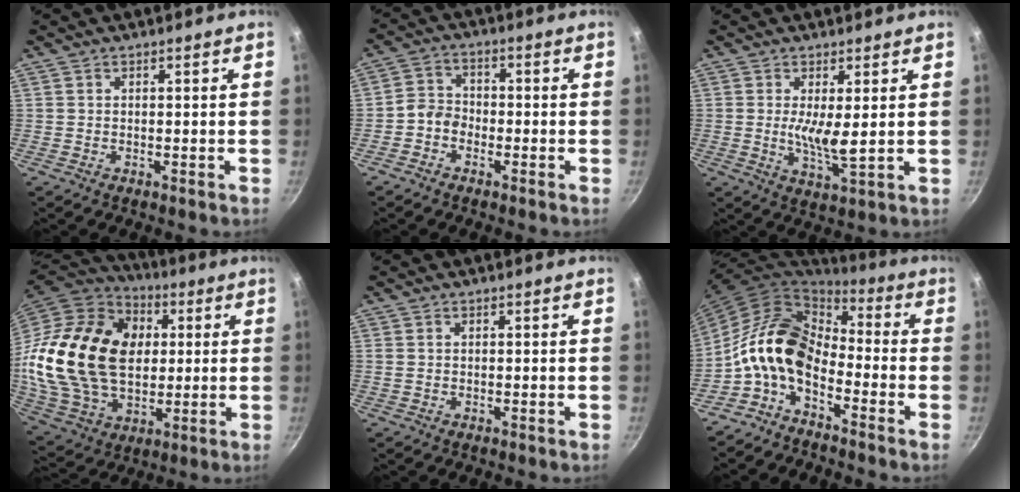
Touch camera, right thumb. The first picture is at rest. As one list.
[{"total": 4.0, "force": [-2.0, 3.1, 1.6], "torque": [-0.016, 0.027, -0.049]}, {"total": 5.7, "force": [0.9, 1.3, 5.5], "torque": [-0.103, -0.026, 0.019]}, {"total": 29.2, "force": [4.2, 20.1, 20.8], "torque": [-0.360, 0.009, 0.082]}, {"total": 0.7, "force": [0.1, 0.6, 0.4], "torque": [-0.007, 0.003, 0.001]}, {"total": 13.1, "force": [-4.1, 8.1, 9.4], "torque": [-0.154, 0.052, -0.103]}]